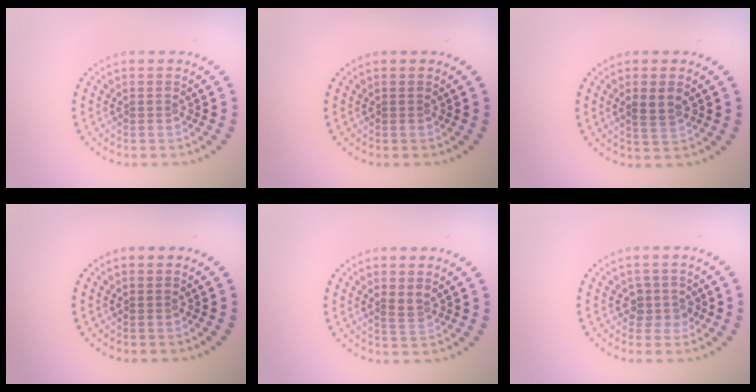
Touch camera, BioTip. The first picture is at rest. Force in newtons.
{"total": 0.0}
{"total": 2.1, "press": 2.1, "slide": 0.5}
{"total": 0.0}
{"total": 1.2, "press": 1.0, "slide": 0.7}
{"total": 1.9, "press": 1.5, "slide": 1.1}